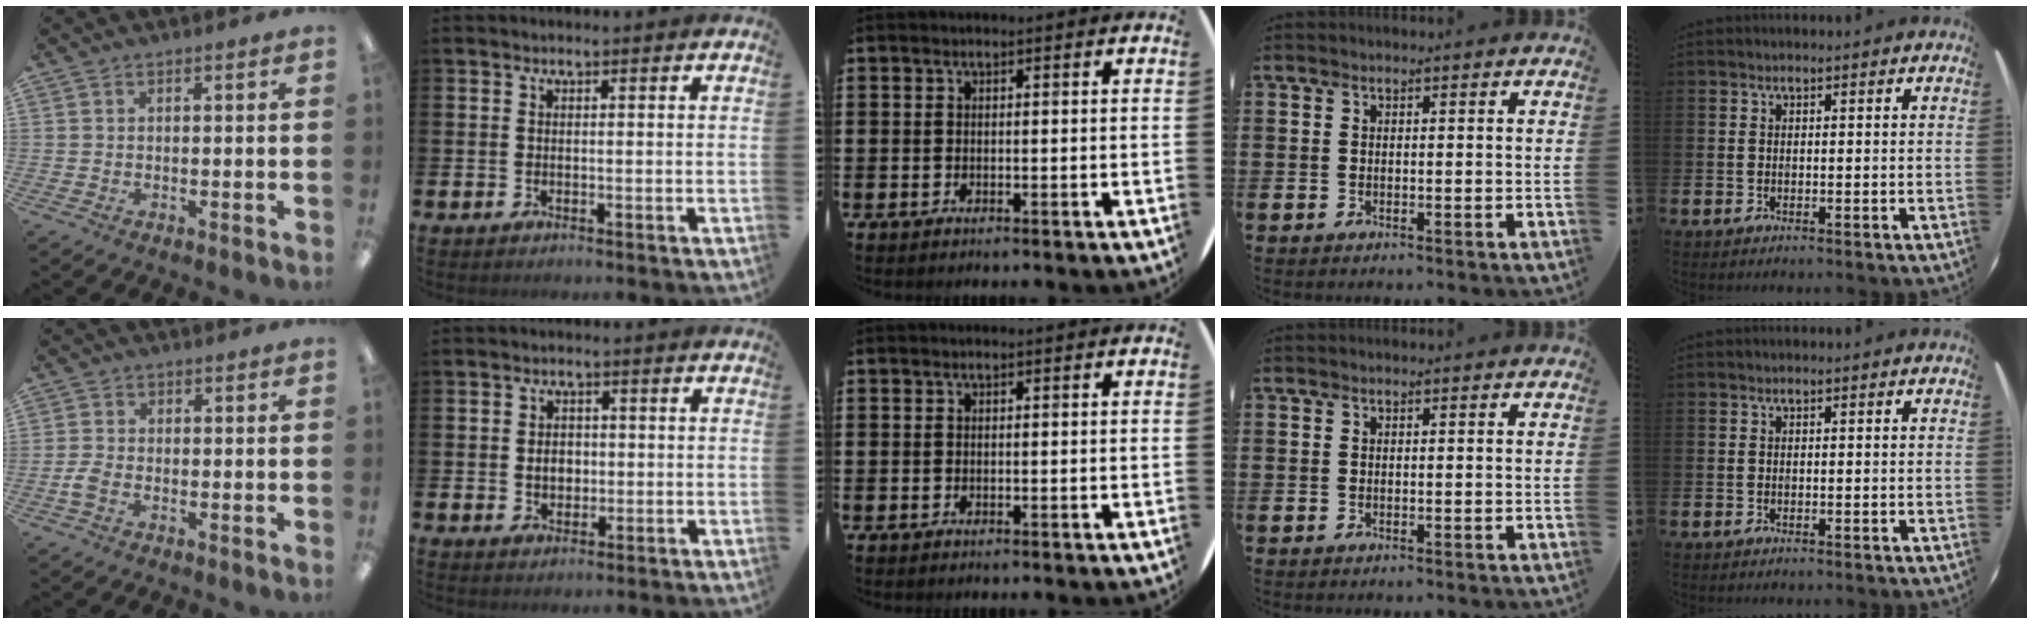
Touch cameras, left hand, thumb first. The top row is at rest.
{"thumb": {"total": 2.8, "force": [-1.1, 1.7, 1.9], "torque": [-0.037, 0.004, -0.020]}, "index": {"total": 2.8, "force": [0.0, 2.2, 1.6], "torque": [-0.020, 0.003, -0.007]}}